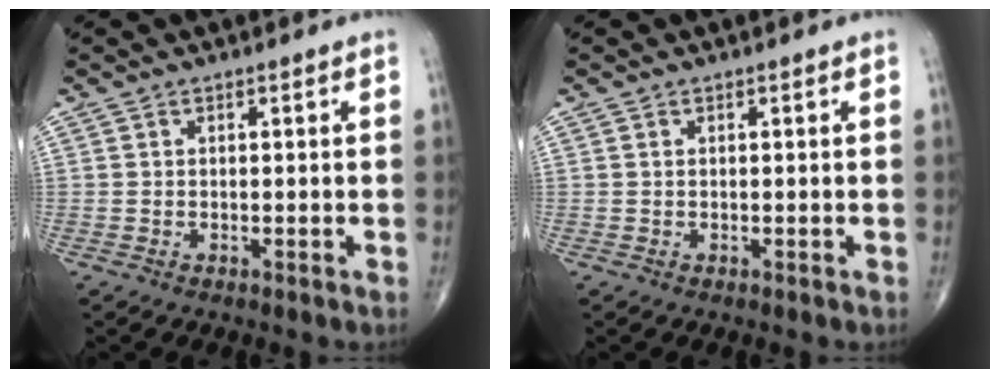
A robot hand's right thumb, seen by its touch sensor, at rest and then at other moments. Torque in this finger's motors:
{"motor_torque": [-0.02, -0.13, 0.05, 0.14, 0.06]}